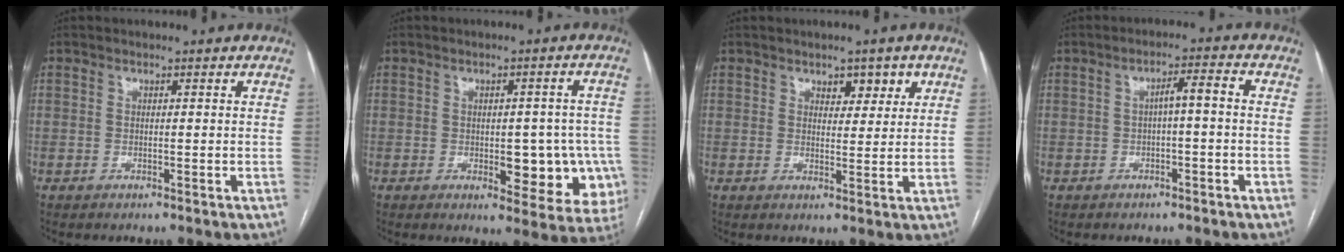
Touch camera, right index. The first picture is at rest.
{"total": 10.5, "force": [-2.4, 4.9, 9.0], "torque": [-0.085, 0.011, -0.020]}
{"total": 3.6, "force": [2.1, 2.1, 2.2], "torque": [-0.022, 0.002, 0.030]}
{"total": 3.3, "force": [-0.2, 0.5, 3.3], "torque": [-0.053, 0.016, -0.002]}